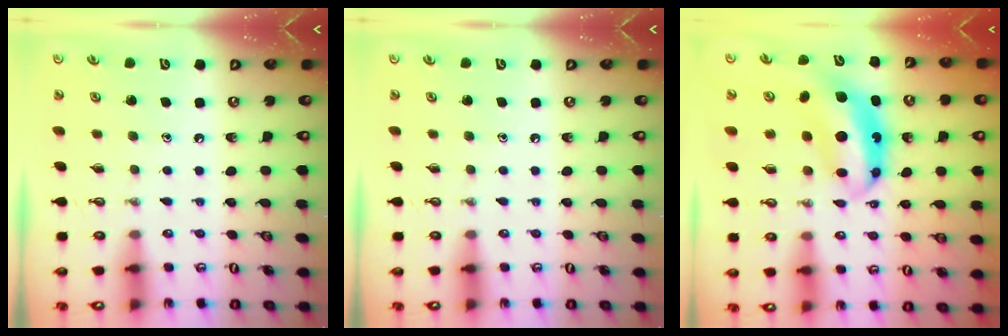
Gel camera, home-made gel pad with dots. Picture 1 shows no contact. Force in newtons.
{"total": 0.0}
{"total": 8.2, "press": 8.1, "slide": 1.1}